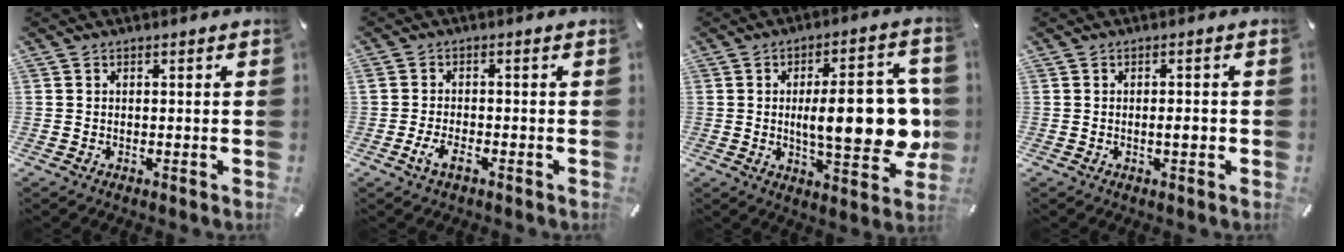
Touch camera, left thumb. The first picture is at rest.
{"total": 3.6, "force": [-1.6, 1.0, 3.1], "torque": [-0.063, -0.002, -0.031]}
{"total": 19.8, "force": [0.3, 6.4, 18.7], "torque": [-0.254, -0.006, 0.006]}
{"total": 2.8, "force": [-0.4, 0.7, 2.7], "torque": [-0.048, 0.001, -0.008]}